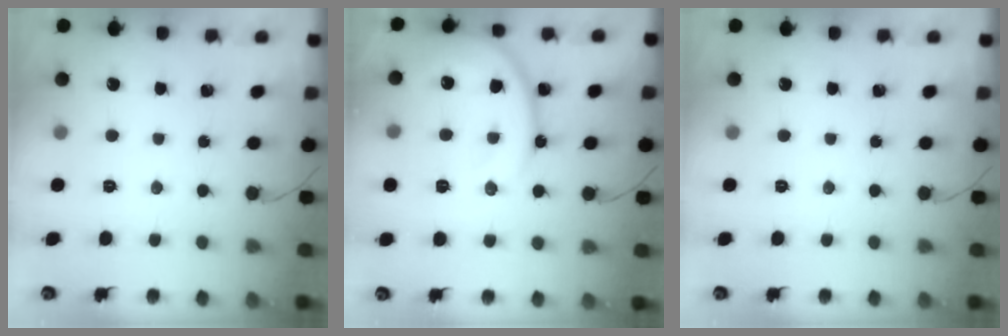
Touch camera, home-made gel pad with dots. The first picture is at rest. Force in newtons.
{"total": 15.4, "press": 15.3, "slide": 1.6}
{"total": 0.0}